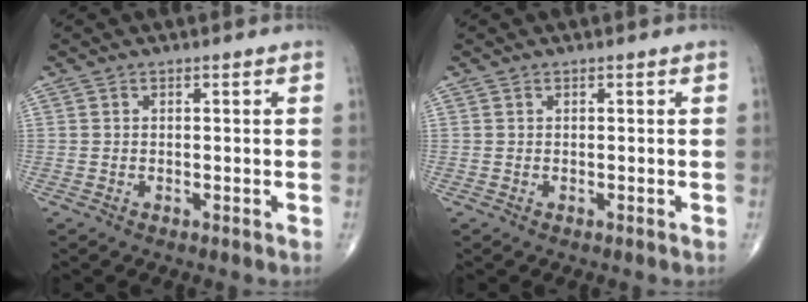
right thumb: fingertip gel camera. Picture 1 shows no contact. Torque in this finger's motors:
{"motor_torque": [0.30, -0.02, 0.09, 0.17, -0.02]}